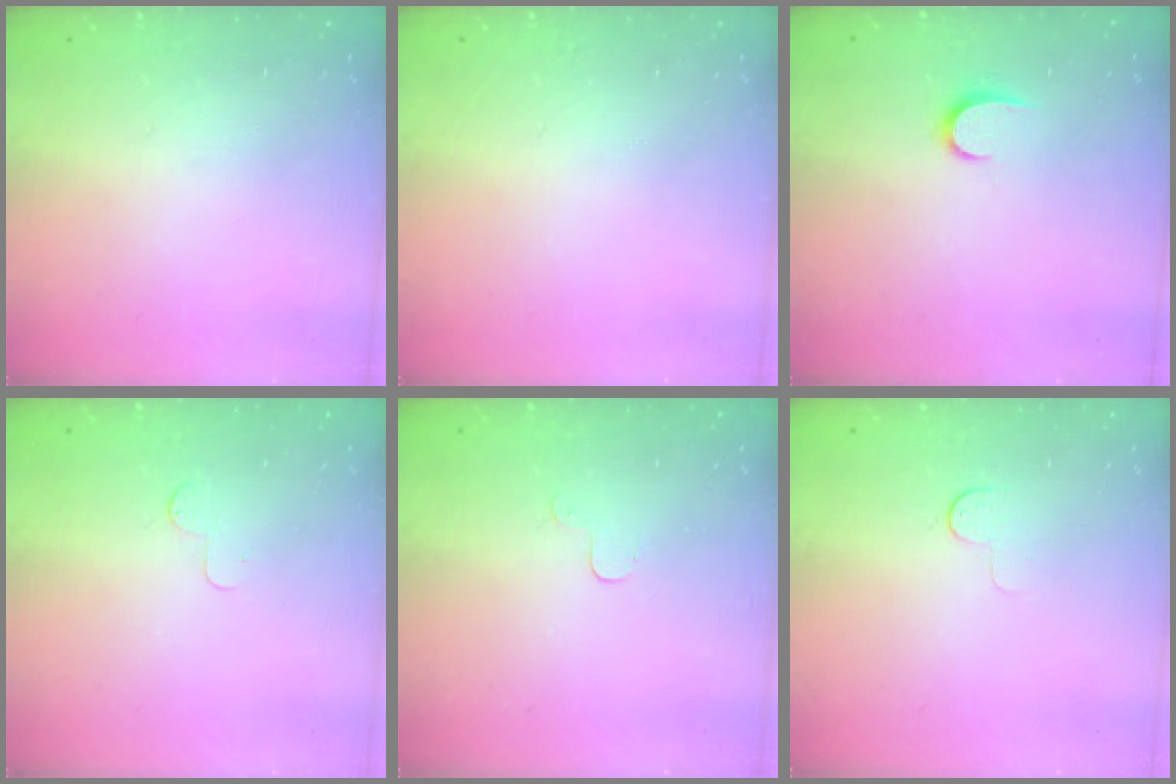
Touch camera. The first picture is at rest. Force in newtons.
{"total": 0.0}
{"total": 6.2, "press": 6.1, "slide": 0.6}
{"total": 4.2, "press": 4.2, "slide": 0.4}
{"total": 3.7, "press": 3.7, "slide": 0.4}
{"total": 3.8, "press": 3.7, "slide": 0.3}